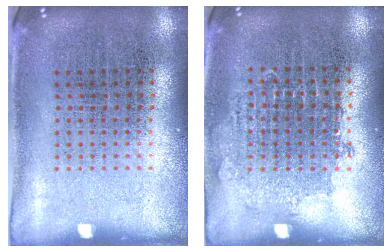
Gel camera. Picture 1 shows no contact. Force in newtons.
{"total": 0.5, "press": 0.5, "slide": 0.1}